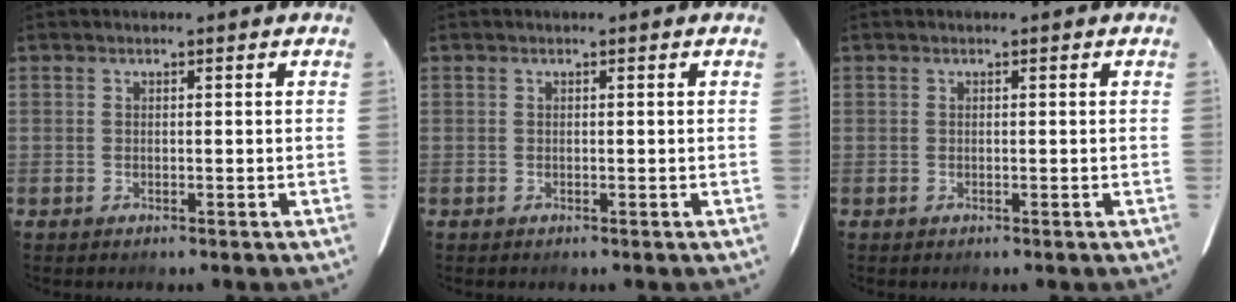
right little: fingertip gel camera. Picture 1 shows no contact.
{"total": 0.0}
{"total": 0.0}